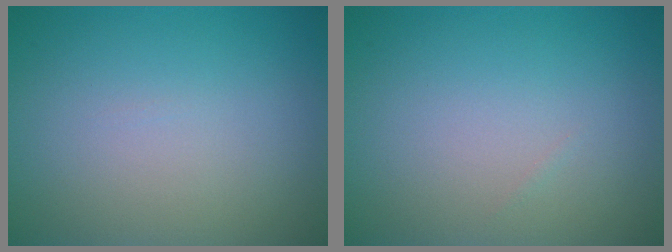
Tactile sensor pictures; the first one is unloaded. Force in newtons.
{"total": 0.0}